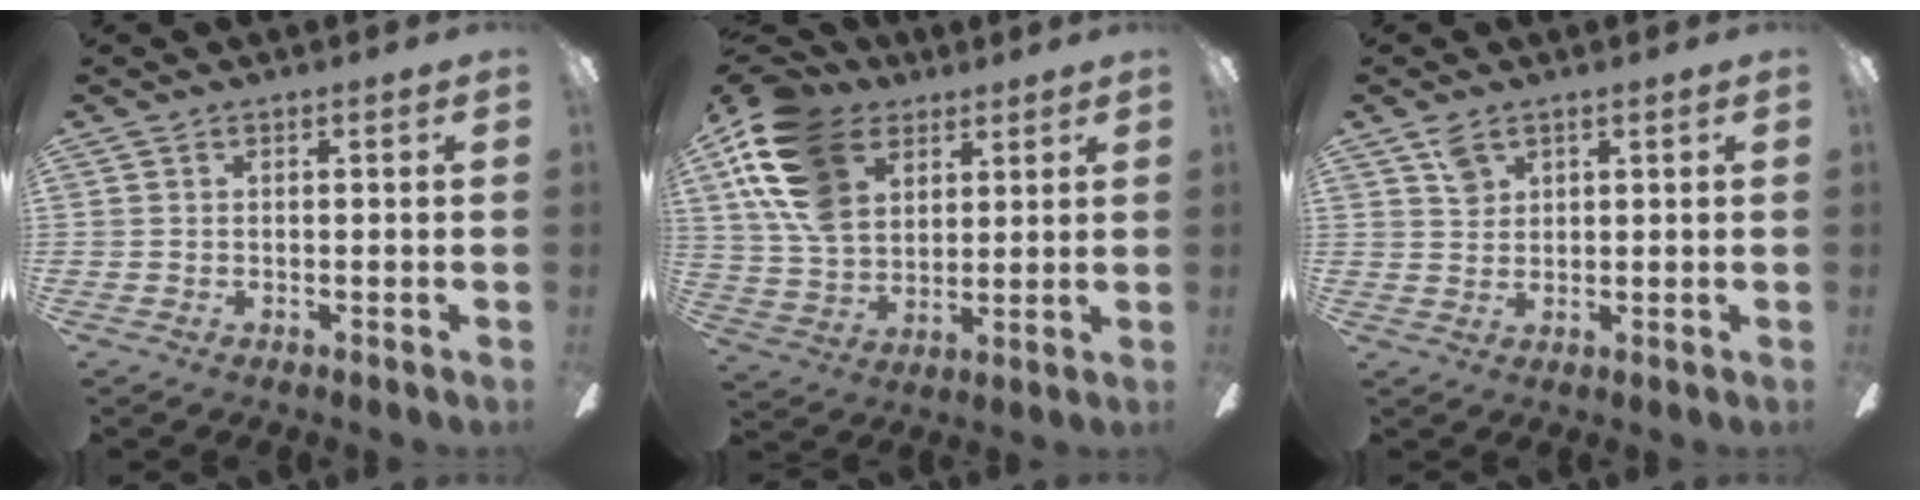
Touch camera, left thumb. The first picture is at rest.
{"total": 19.0, "force": [8.8, 12.9, 10.9], "torque": [-0.244, -0.024, 0.166]}
{"total": 3.5, "force": [2.4, 2.1, 1.5], "torque": [-0.020, -0.007, 0.043]}